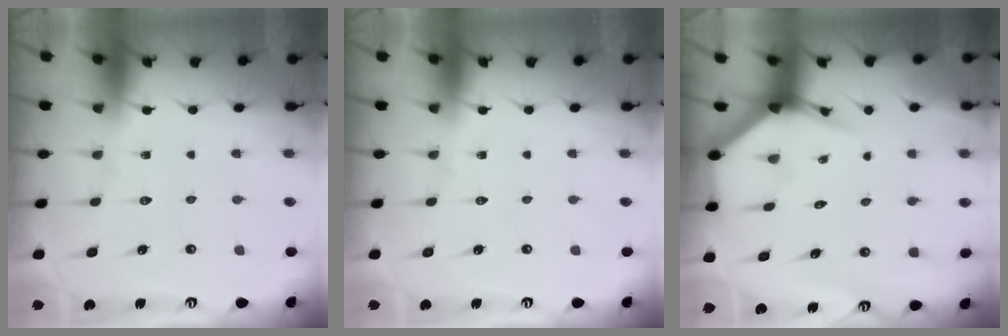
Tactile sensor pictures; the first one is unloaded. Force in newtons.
{"total": 0.0}
{"total": 3.9, "press": 3.9, "slide": 0.2}